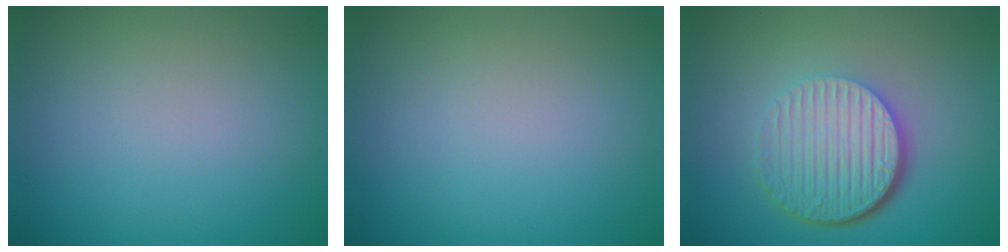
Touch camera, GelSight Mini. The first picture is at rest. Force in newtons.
{"total": 0.0}
{"total": 6.6, "press": 4.4, "slide": 5.0}